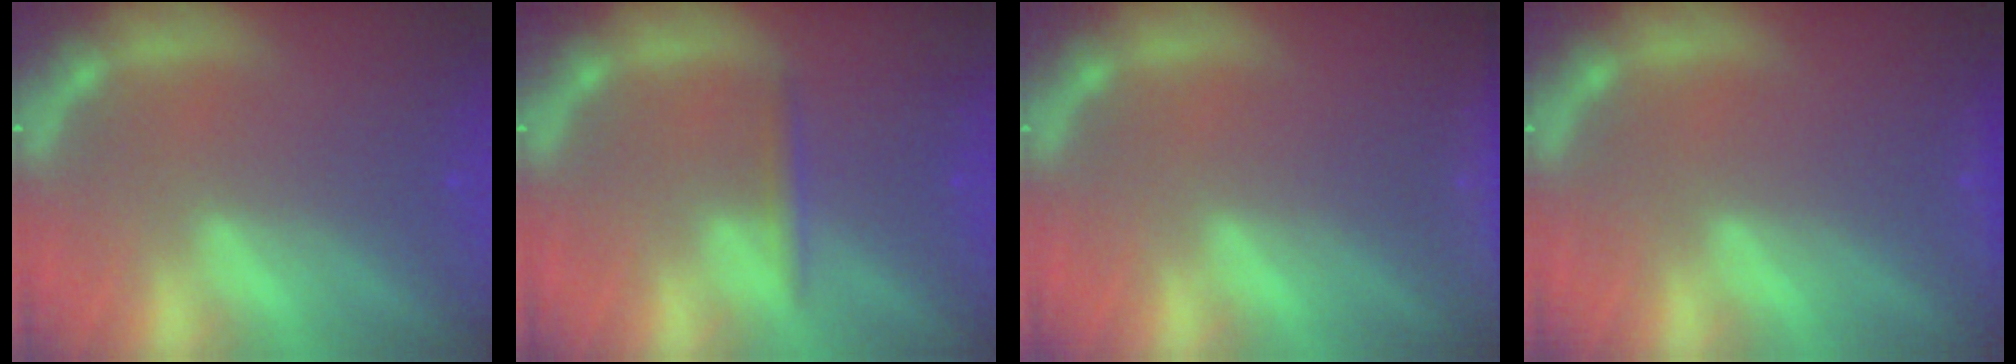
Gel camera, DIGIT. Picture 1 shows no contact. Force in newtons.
{"total": 1.4}
{"total": 6.5}
{"total": 0.9}